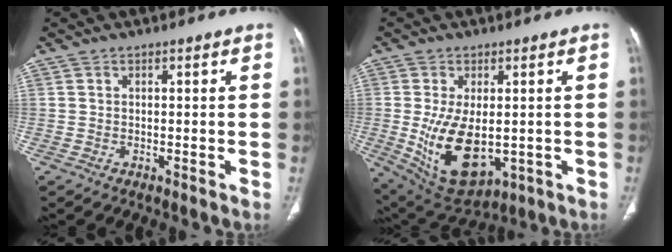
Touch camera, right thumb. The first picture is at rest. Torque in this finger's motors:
{"motor_torque": [-0.36, 1.19, 0.83, 0.72, 0.46]}